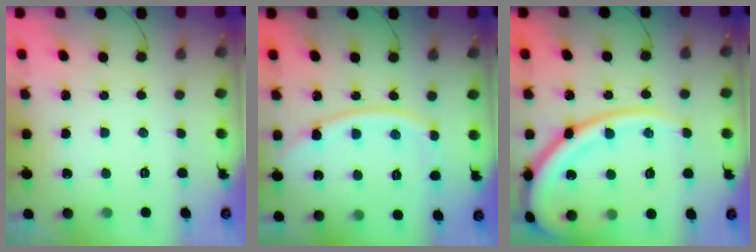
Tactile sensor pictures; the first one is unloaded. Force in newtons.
{"total": 11.9, "press": 11.8, "slide": 1.3}
{"total": 20.1, "press": 20.0, "slide": 2.2}